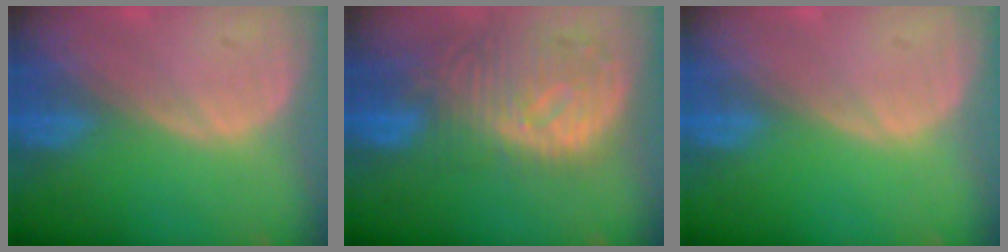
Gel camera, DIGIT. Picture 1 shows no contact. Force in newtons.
{"total": 11.0, "press": 9.7, "slide": 5.3}
{"total": 0.0}